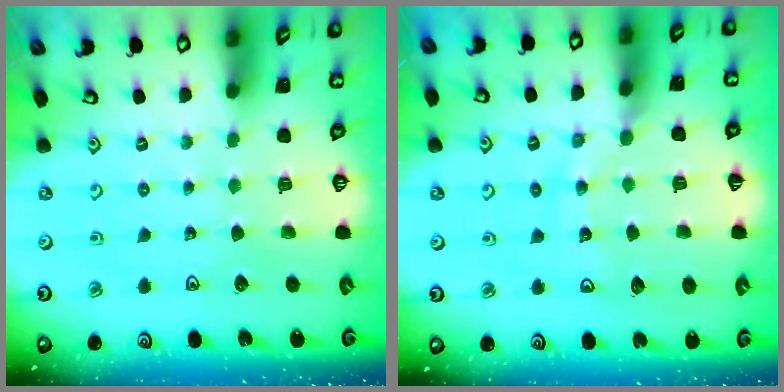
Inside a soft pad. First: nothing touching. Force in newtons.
{"total": 11.7, "press": 11.6, "slide": 1.4}